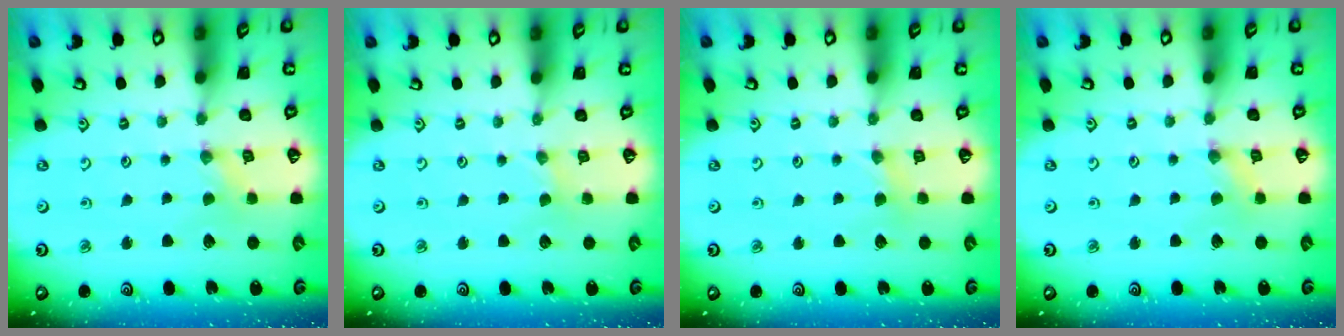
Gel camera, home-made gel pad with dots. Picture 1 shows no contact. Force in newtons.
{"total": 0.0}
{"total": 1.9, "press": 1.8, "slide": 0.4}
{"total": 0.5, "press": 0.5, "slide": 0.2}